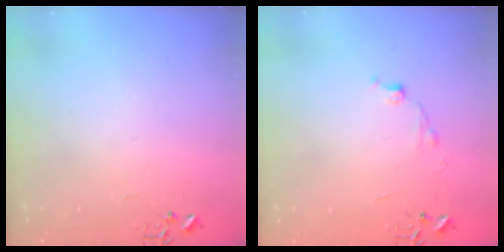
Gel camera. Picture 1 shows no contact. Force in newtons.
{"total": 6.7, "press": 6.7, "slide": 0.9}